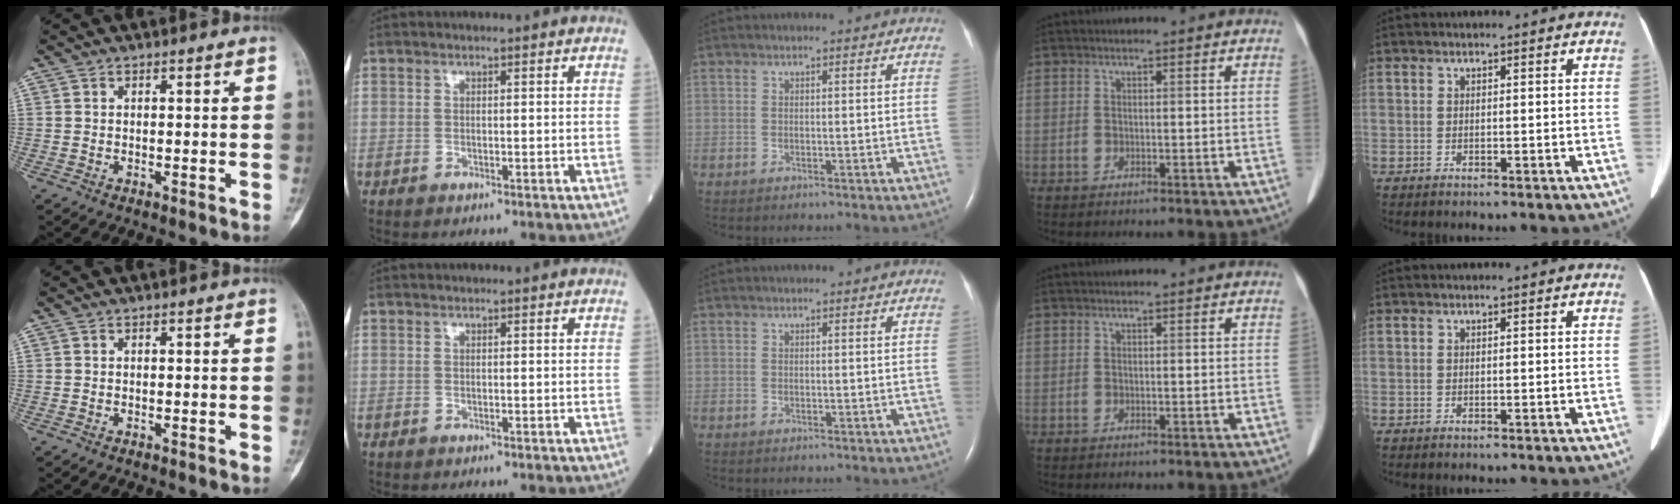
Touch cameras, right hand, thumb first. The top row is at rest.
{}